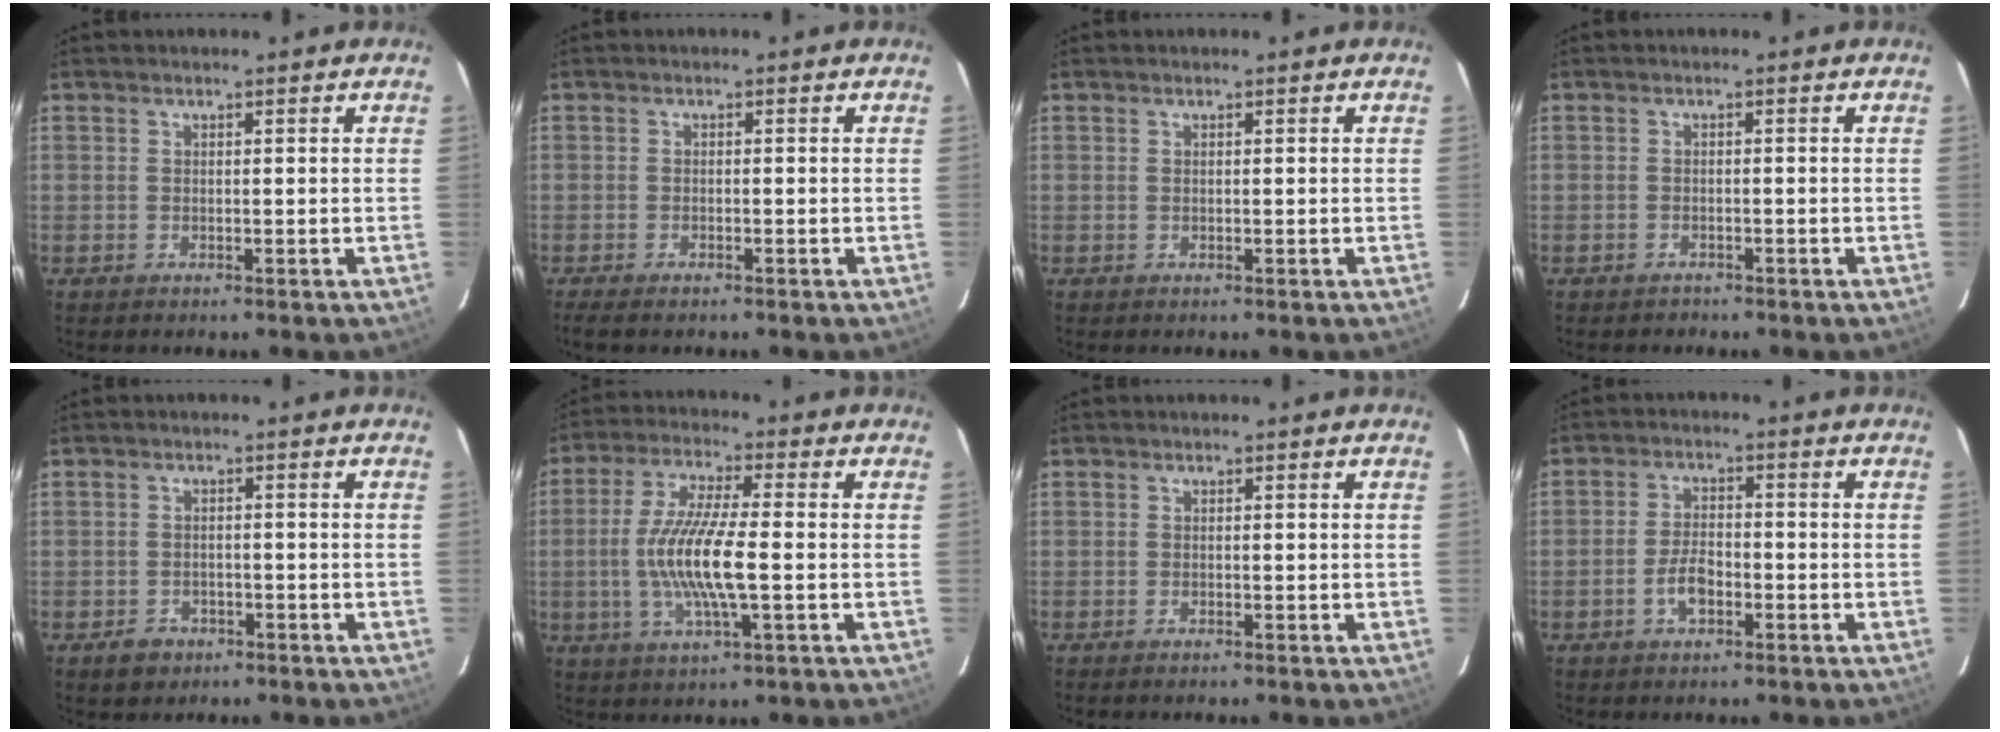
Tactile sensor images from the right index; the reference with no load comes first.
{"total": 3.3, "force": [-2.7, 0.7, 1.7], "torque": [-0.044, -0.013, -0.049]}
{"total": 0.0}
{"total": 1.4, "force": [-1.2, 0.8, 0.0], "torque": [-0.004, 0.005, -0.018]}
{"total": 3.9, "force": [-2.4, 2.9, 1.1], "torque": [-0.029, 0.006, -0.031]}
{"total": 12.4, "force": [-1.7, 1.9, 12.1], "torque": [-0.241, -0.004, -0.035]}
{"total": 0.8, "force": [-0.7, 0.2, 0.3], "torque": [-0.007, -0.002, -0.014]}
{"total": 4.9, "force": [-2.3, 2.4, 3.7], "torque": [-0.078, 0.007, -0.041]}